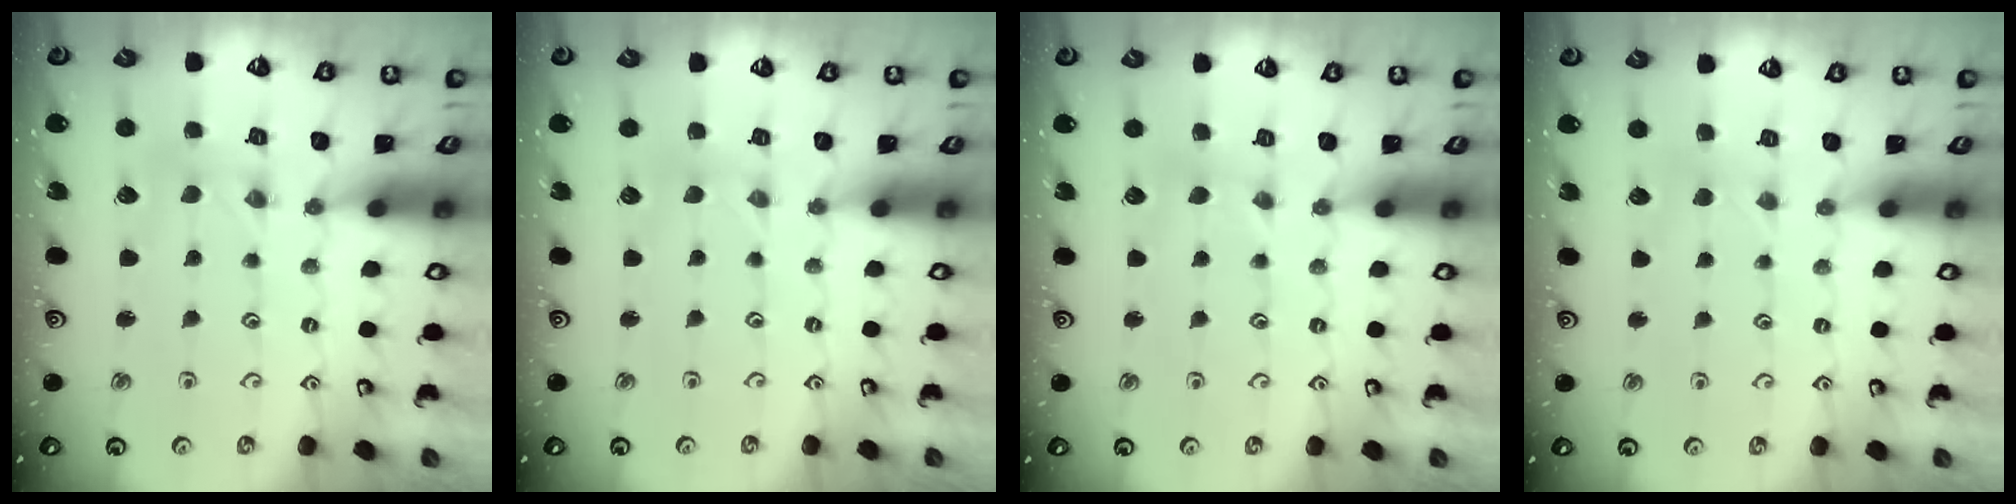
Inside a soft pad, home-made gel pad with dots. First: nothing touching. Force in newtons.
{"total": 0.0}
{"total": 1.6, "press": 1.6, "slide": 0.4}
{"total": 2.2, "press": 2.2, "slide": 0.4}